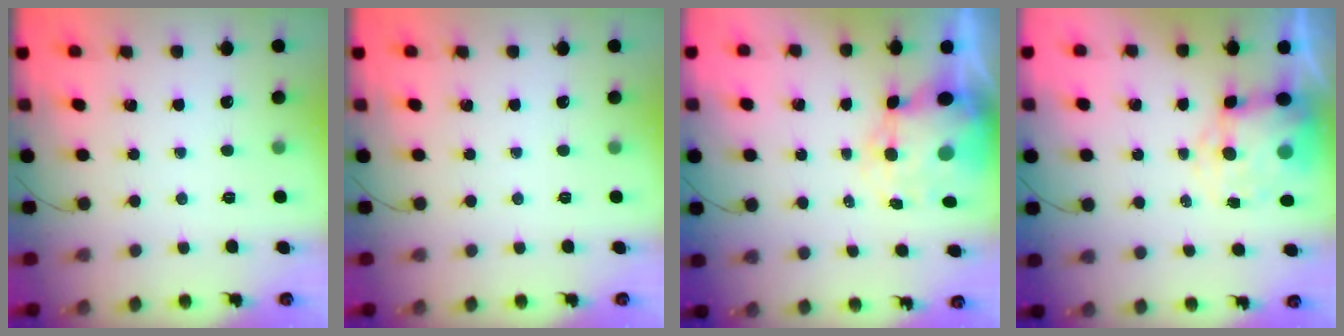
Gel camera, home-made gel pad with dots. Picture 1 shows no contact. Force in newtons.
{"total": 0.0}
{"total": 9.3, "press": 9.0, "slide": 2.4}
{"total": 9.4, "press": 9.2, "slide": 2.2}